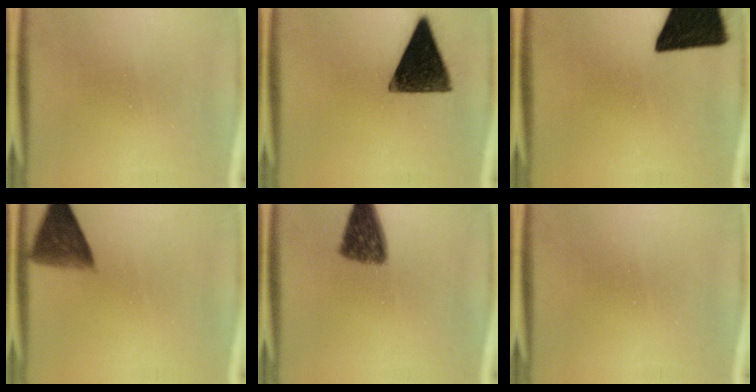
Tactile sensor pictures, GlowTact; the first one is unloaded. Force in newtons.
{"total": 13.7}
{"total": 18.0}
{"total": 8.0}
{"total": 7.2}
{"total": 0.0}